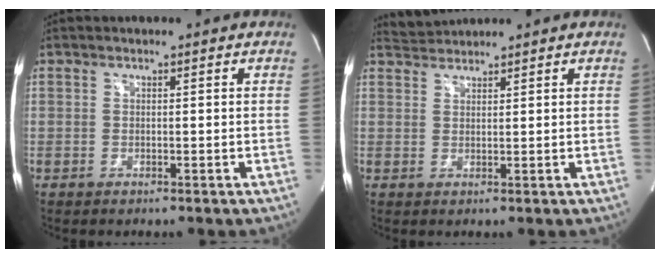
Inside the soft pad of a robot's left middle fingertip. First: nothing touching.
{"total": 2.4, "force": [2.3, -0.3, -0.7], "torque": [-0.003, 0.009, 0.052]}